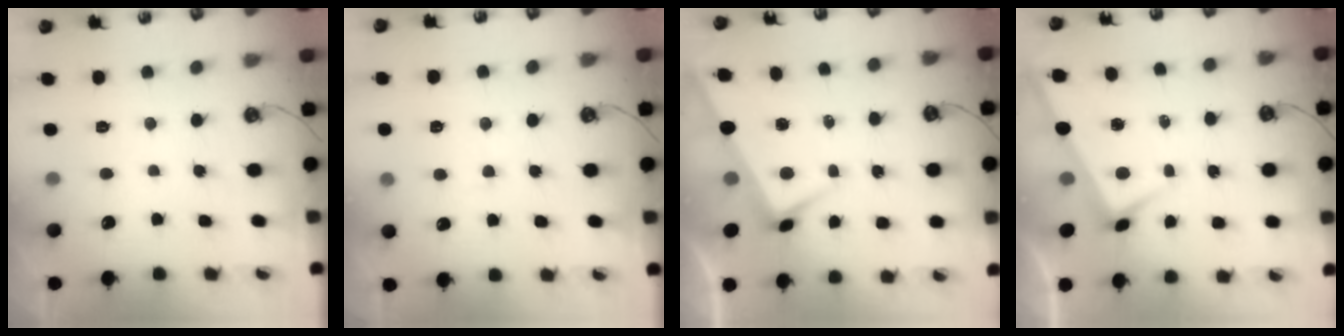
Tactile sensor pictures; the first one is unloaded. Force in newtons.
{"total": 4.1, "press": 4.1, "slide": 0.7}
{"total": 2.8, "press": 2.7, "slide": 0.6}
{"total": 3.2, "press": 3.2, "slide": 0.0}